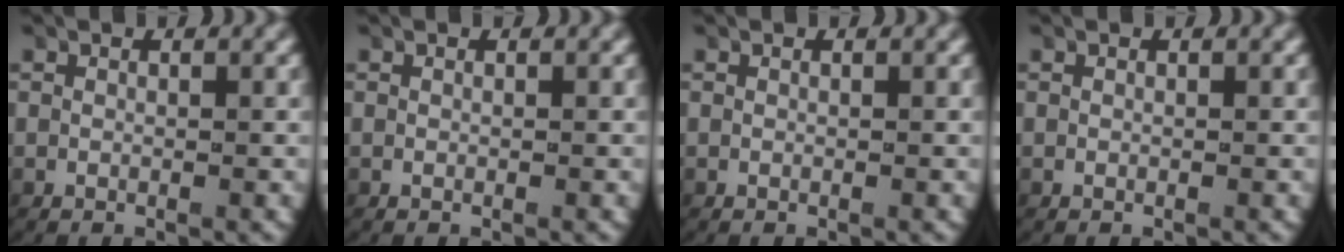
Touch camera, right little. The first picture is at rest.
{"total": 0.0}
{"total": 0.0}
{"total": 0.0}